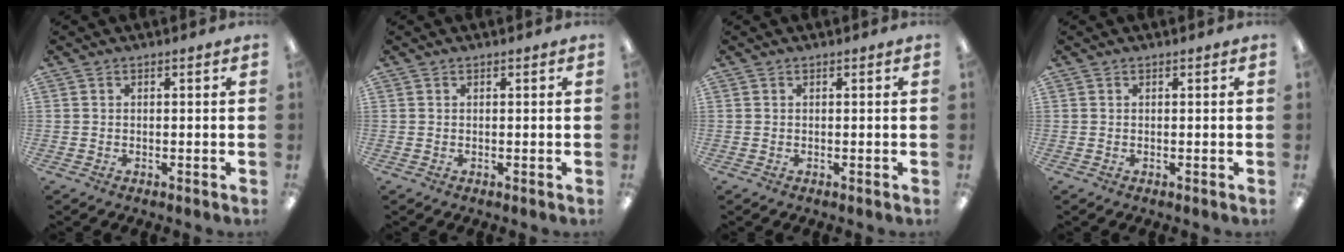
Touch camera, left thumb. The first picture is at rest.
{"total": 0.0}
{"total": 0.0}
{"total": 0.0}